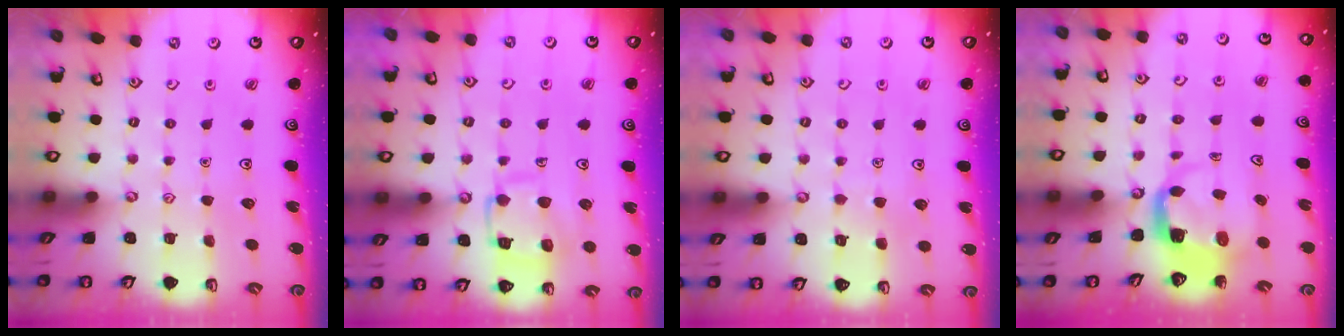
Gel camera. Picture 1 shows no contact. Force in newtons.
{"total": 13.0, "press": 13.0, "slide": 1.4}
{"total": 2.6, "press": 2.6, "slide": 0.3}
{"total": 4.0, "press": 3.9, "slide": 0.5}